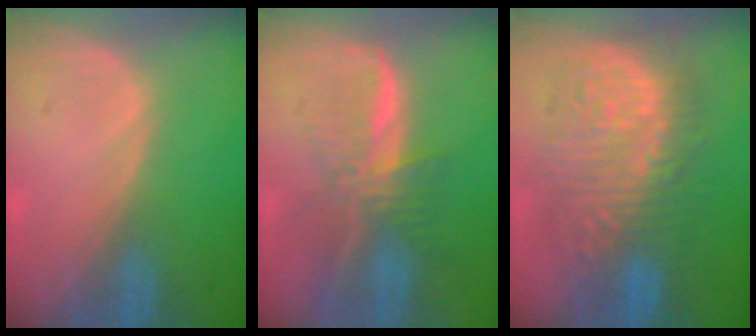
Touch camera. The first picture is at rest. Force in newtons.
{"total": 8.1, "press": 6.8, "slide": 4.4}
{"total": 12.1, "press": 12.0, "slide": 1.1}